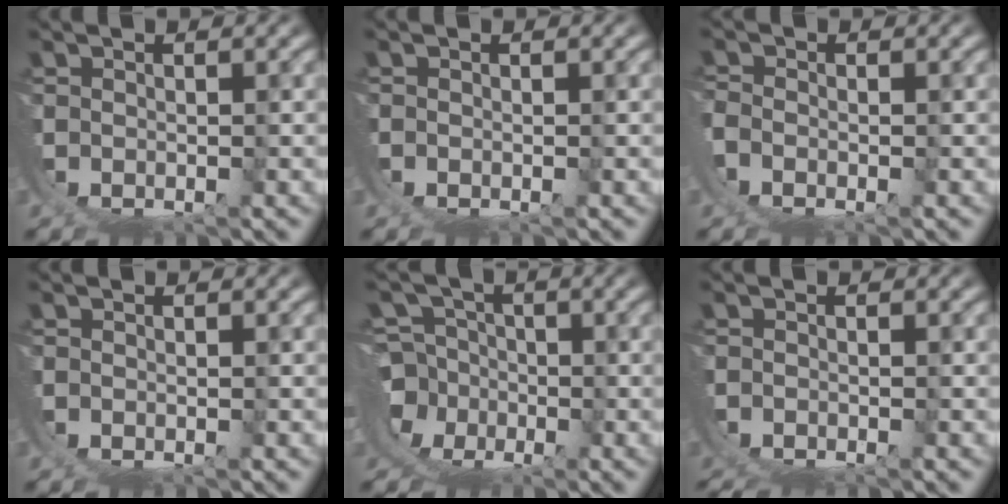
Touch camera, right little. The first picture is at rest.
{"total": 0.0}
{"total": 1.0, "force": [-0.7, -0.4, 0.6], "torque": [-0.005, -0.002, -0.015]}
{"total": 0.0}
{"total": 11.4, "force": [-2.2, 10.6, 3.5], "torque": [-0.110, -0.051, -0.039]}
{"total": 3.6, "force": [-2.4, 2.5, 0.9], "torque": [-0.028, -0.012, -0.039]}